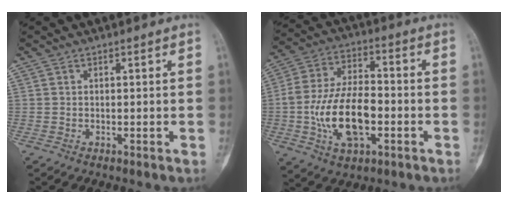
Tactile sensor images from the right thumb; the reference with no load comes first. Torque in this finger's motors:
{"motor_torque": [2.61, 2.40, 1.93, -0.36, 0.46]}